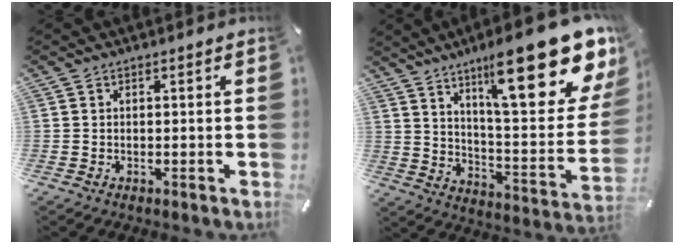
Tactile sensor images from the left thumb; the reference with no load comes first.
{"total": 26.3, "force": [16.5, 7.6, 19.1], "torque": [-0.276, -0.116, 0.266]}